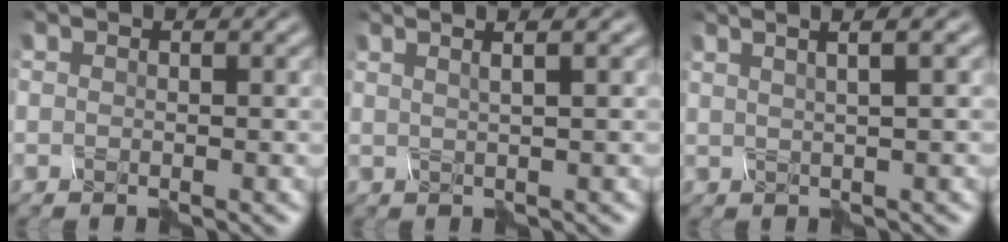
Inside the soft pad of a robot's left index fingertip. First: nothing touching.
{"total": 3.8, "force": [2.2, 1.4, 2.8], "torque": [-0.023, 0.035, 0.008]}
{"total": 4.8, "force": [2.7, 1.6, 3.6], "torque": [-0.035, 0.040, 0.015]}